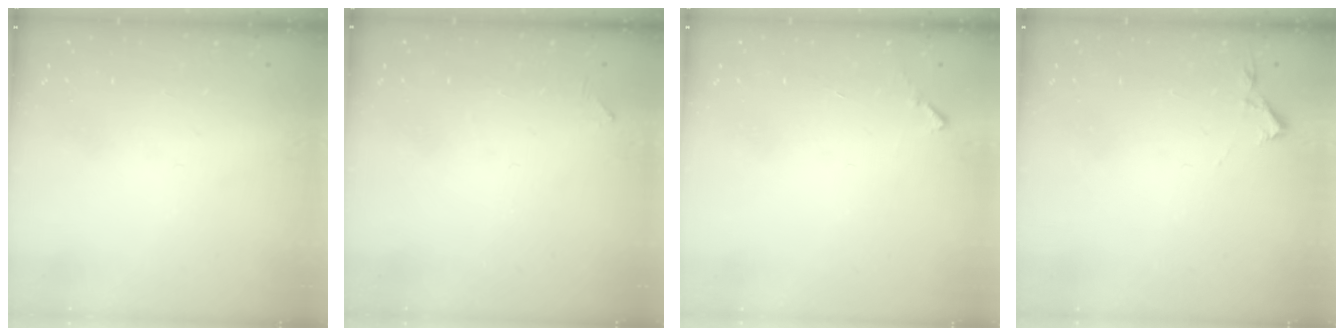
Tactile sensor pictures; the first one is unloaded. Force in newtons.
{"total": 6.0, "press": 6.0, "slide": 0.3}
{"total": 4.4, "press": 4.4, "slide": 0.3}
{"total": 2.9, "press": 2.9, "slide": 0.5}